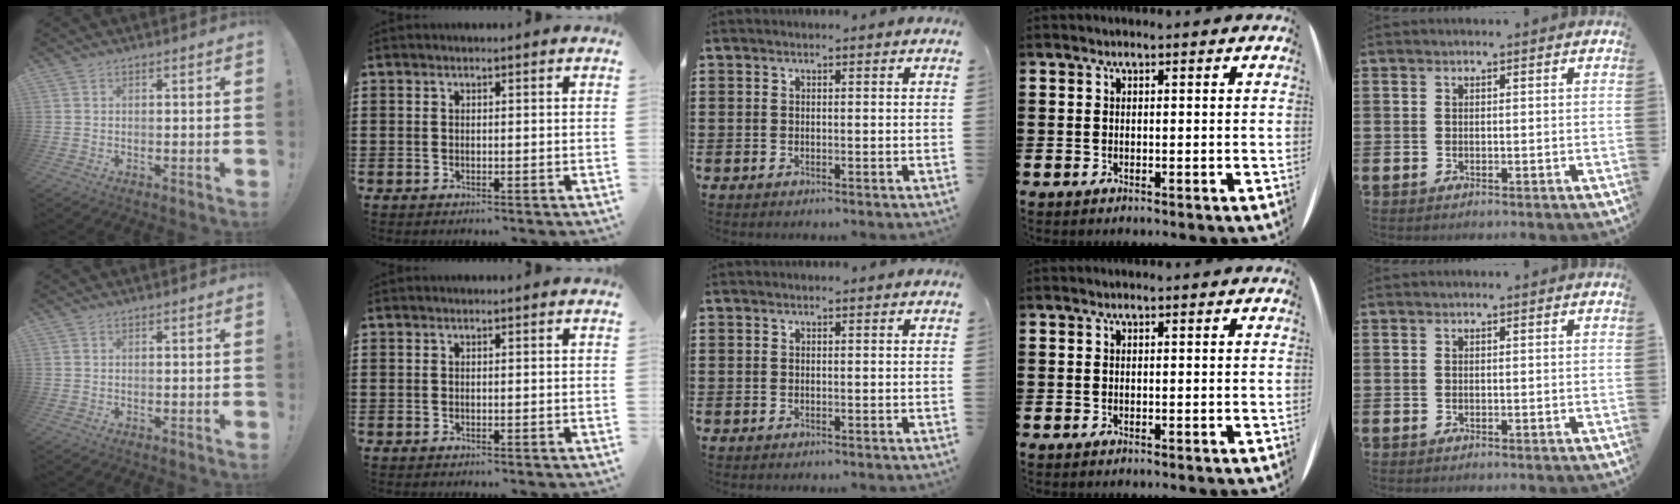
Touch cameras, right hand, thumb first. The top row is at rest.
{}